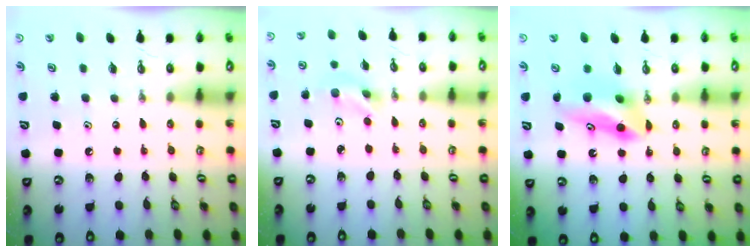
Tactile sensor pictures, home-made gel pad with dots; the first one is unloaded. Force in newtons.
{"total": 3.6, "press": 2.9, "slide": 2.1}
{"total": 8.1, "press": 7.9, "slide": 1.9}